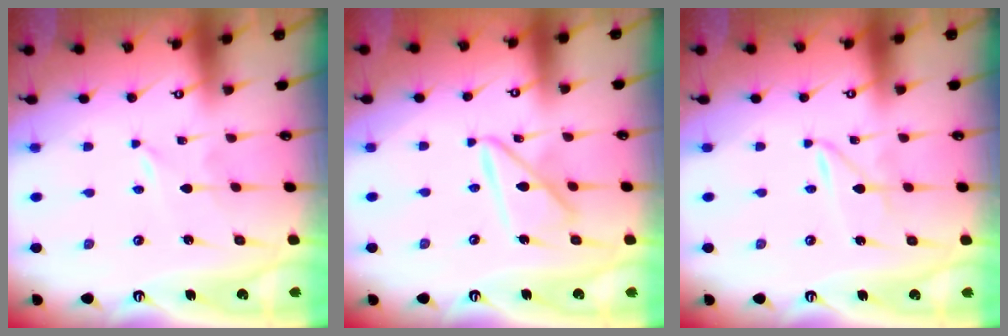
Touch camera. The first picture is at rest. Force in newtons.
{"total": 12.1, "press": 12.1, "slide": 1.1}
{"total": 1.6, "press": 1.6, "slide": 0.3}